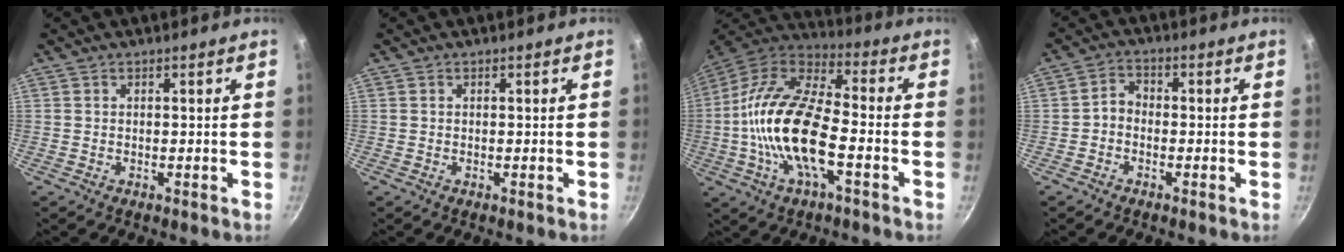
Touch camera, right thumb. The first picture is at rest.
{"total": 0.0}
{"total": 20.0, "force": [-4.2, 8.6, 17.6], "torque": [-0.332, 0.037, -0.096]}
{"total": 2.9, "force": [-1.2, 2.2, 1.6], "torque": [-0.025, 0.023, -0.030]}